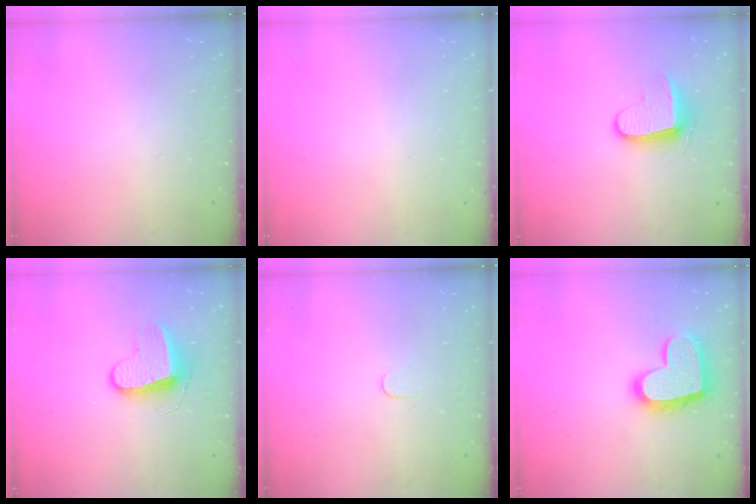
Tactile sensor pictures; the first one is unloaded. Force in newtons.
{"total": 0.6, "press": 0.6, "slide": 0.2}
{"total": 8.7, "press": 8.7, "slide": 0.7}
{"total": 9.2, "press": 9.2, "slide": 0.4}
{"total": 3.5, "press": 3.5, "slide": 0.3}
{"total": 17.6, "press": 17.5, "slide": 1.3}